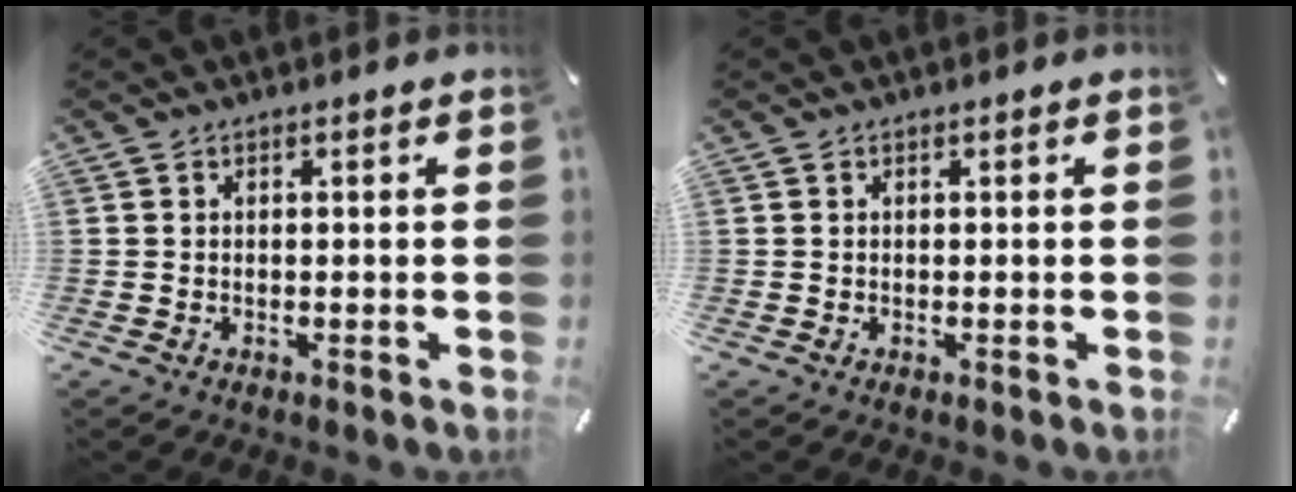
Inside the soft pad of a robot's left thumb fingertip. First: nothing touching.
{"total": 0.0}